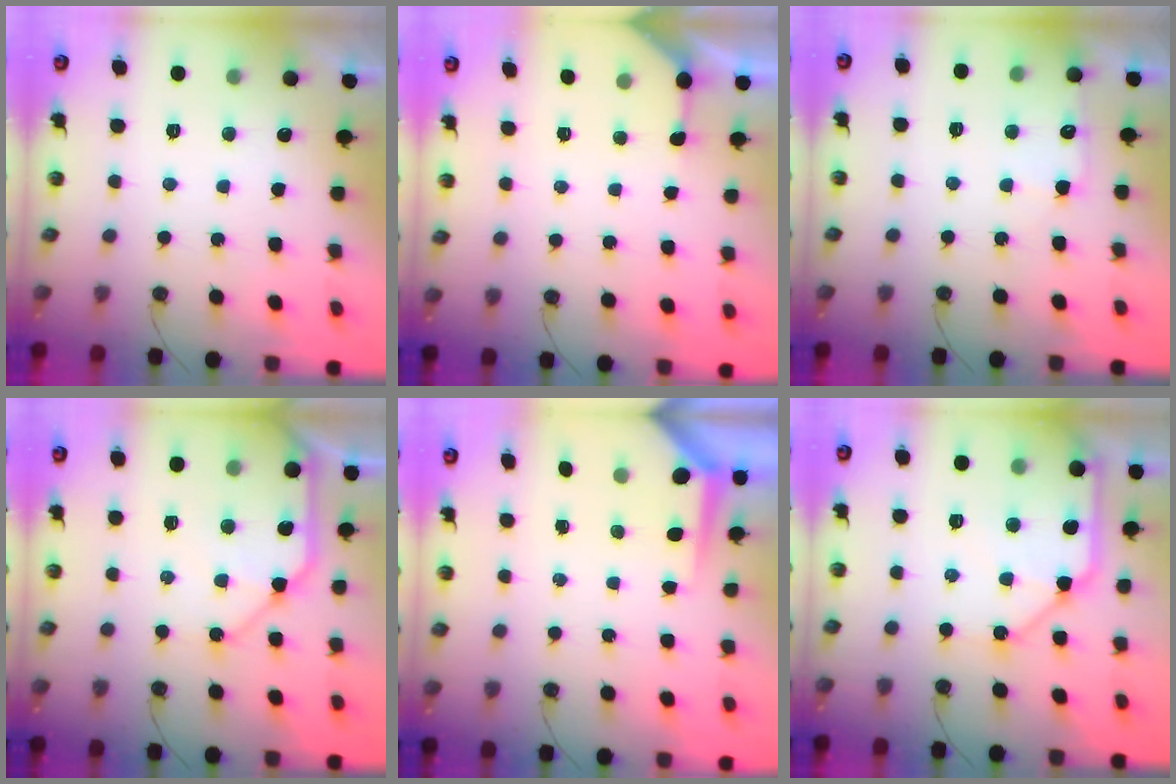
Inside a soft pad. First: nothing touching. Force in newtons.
{"total": 2.7, "press": 2.7, "slide": 0.4}
{"total": 7.3, "press": 7.3, "slide": 0.7}
{"total": 12.0, "press": 11.9, "slide": 1.5}
{"total": 4.0, "press": 4.0, "slide": 0.3}
{"total": 13.3, "press": 13.2, "slide": 2.0}